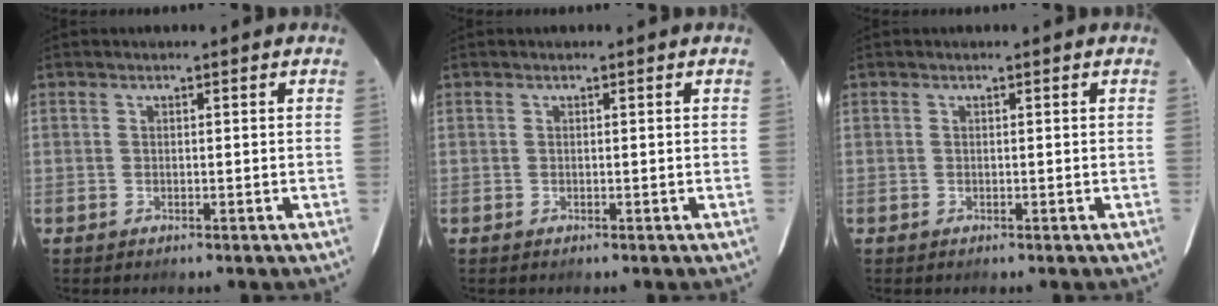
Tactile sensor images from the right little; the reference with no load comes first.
{"total": 0.0}
{"total": 0.0}